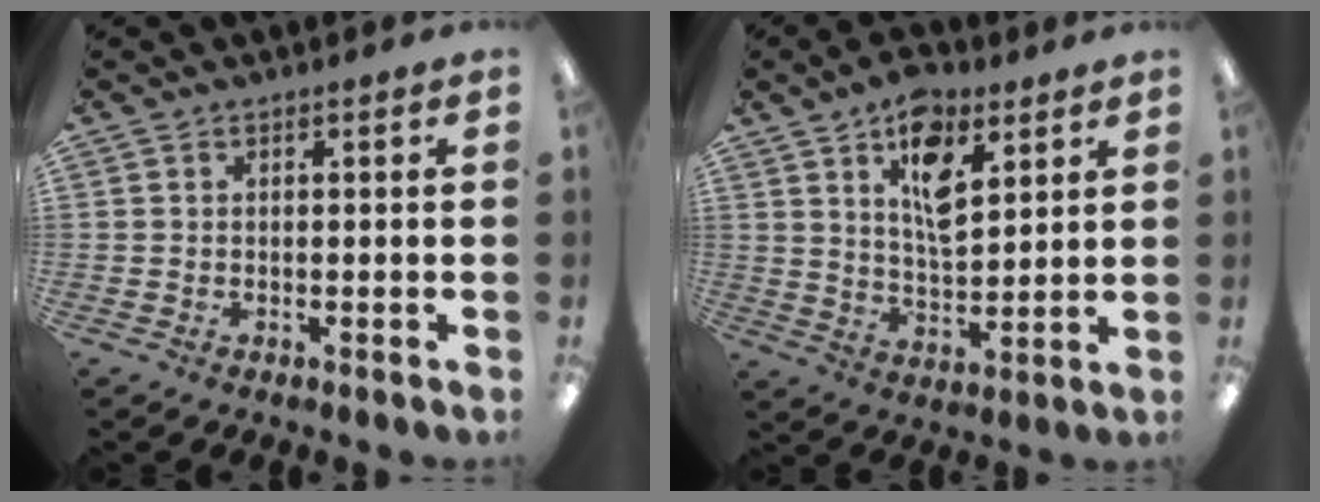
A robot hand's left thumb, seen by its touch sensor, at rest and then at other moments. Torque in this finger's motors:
{"motor_torque": [0.30, 0.47, 0.04, -0.06, 0.05]}